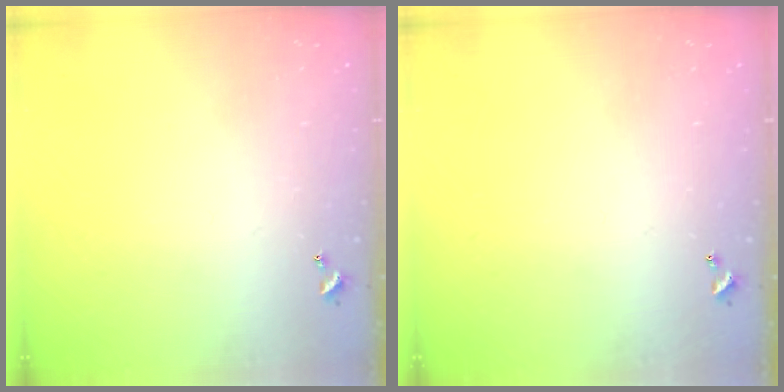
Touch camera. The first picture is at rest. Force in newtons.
{"total": 0.0}